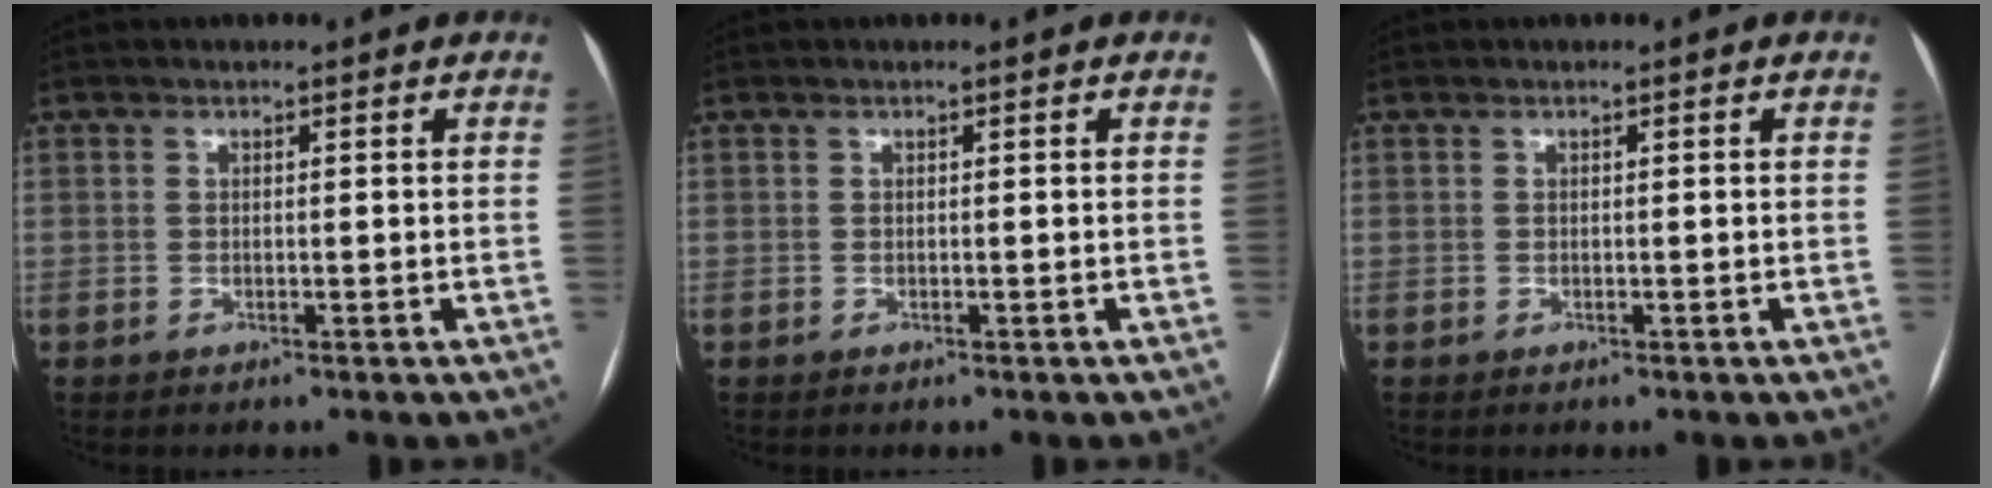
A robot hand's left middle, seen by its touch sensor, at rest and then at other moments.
{"total": 0.0}
{"total": 0.0}